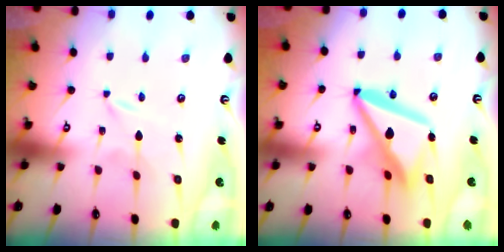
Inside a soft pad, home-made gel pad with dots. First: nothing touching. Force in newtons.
{"total": 15.8, "press": 15.6, "slide": 1.8}